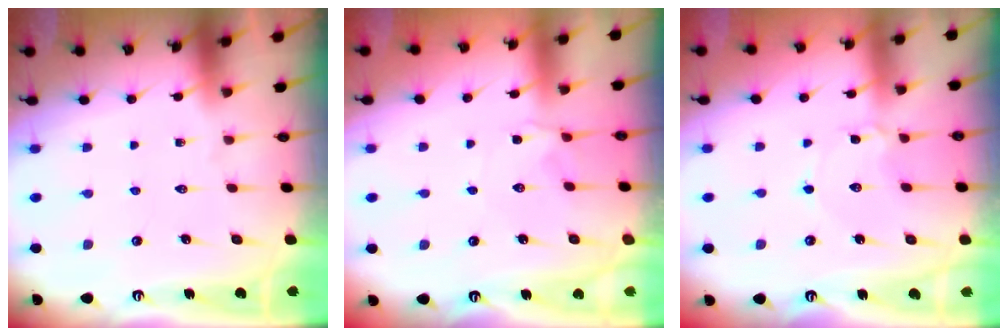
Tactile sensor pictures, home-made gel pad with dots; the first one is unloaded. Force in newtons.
{"total": 1.9, "press": 1.9, "slide": 0.4}
{"total": 2.0, "press": 2.0, "slide": 0.2}